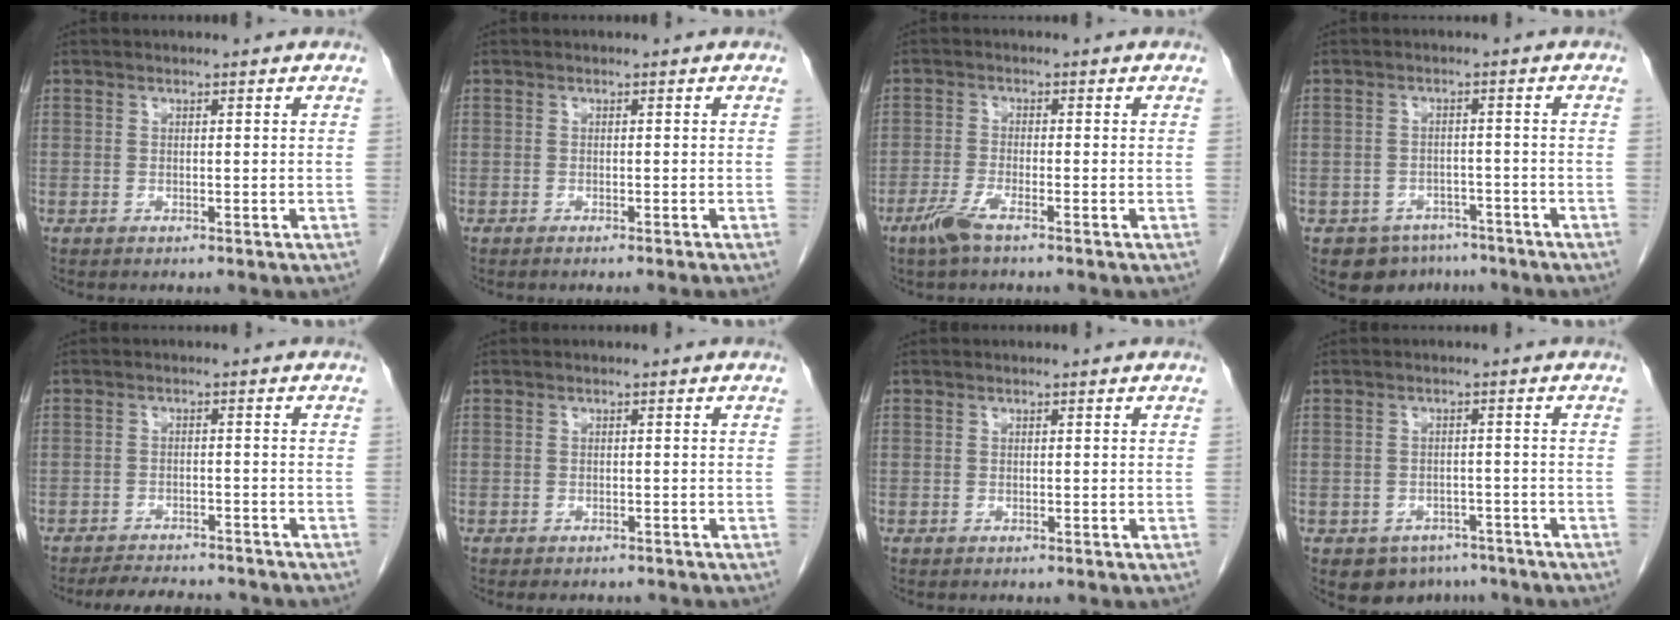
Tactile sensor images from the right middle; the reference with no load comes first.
{"total": 1.6, "force": [-1.3, -0.4, 0.8], "torque": [-0.002, 0.007, -0.020]}
{"total": 3.6, "force": [-2.5, 0.3, 2.6], "torque": [-0.062, -0.007, -0.053]}
{"total": 6.3, "force": [-4.8, 3.9, 0.8], "torque": [0.004, 0.009, -0.065]}
{"total": 8.3, "force": [-7.8, 1.8, 2.5], "torque": [-0.037, -0.003, -0.105]}
{"total": 3.5, "force": [-3.0, 1.4, 1.1], "torque": [-0.010, -0.003, -0.036]}
{"total": 0.0}
{"total": 5.9, "force": [-4.3, 3.9, 1.1], "torque": [-0.004, 0.010, -0.056]}